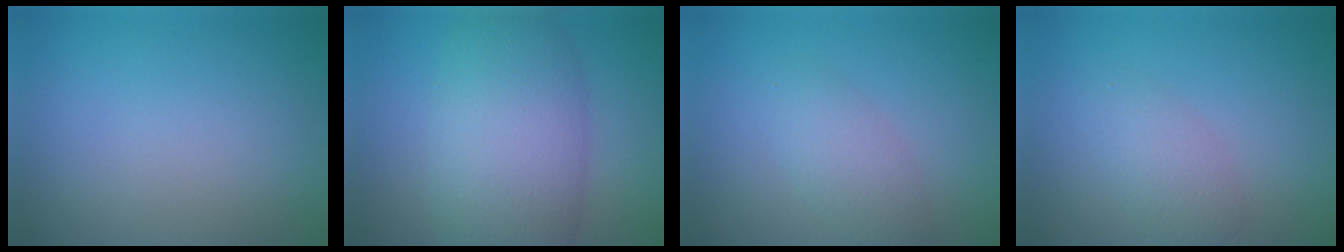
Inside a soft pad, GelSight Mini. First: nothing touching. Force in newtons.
{"total": 9.1, "press": 9.1, "slide": 0.5}
{"total": 2.4, "press": 2.4, "slide": 0.2}
{"total": 2.6, "press": 2.6, "slide": 0.1}